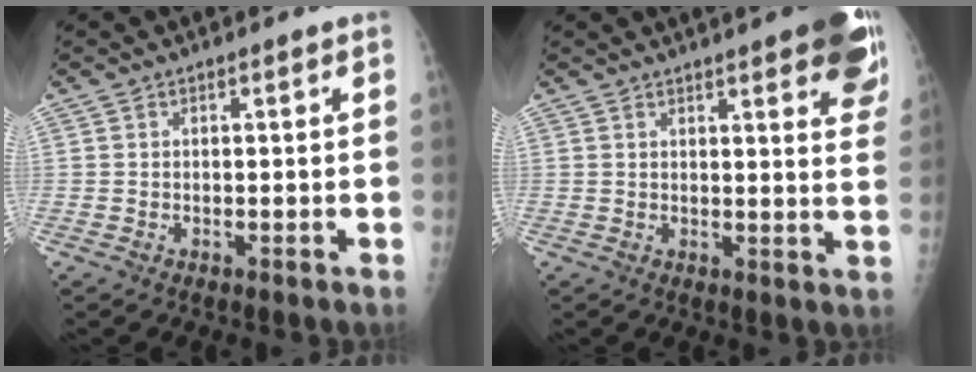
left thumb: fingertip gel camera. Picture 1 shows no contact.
{"total": 14.2, "force": [8.4, 3.8, 10.8], "torque": [-0.110, -0.030, 0.090]}